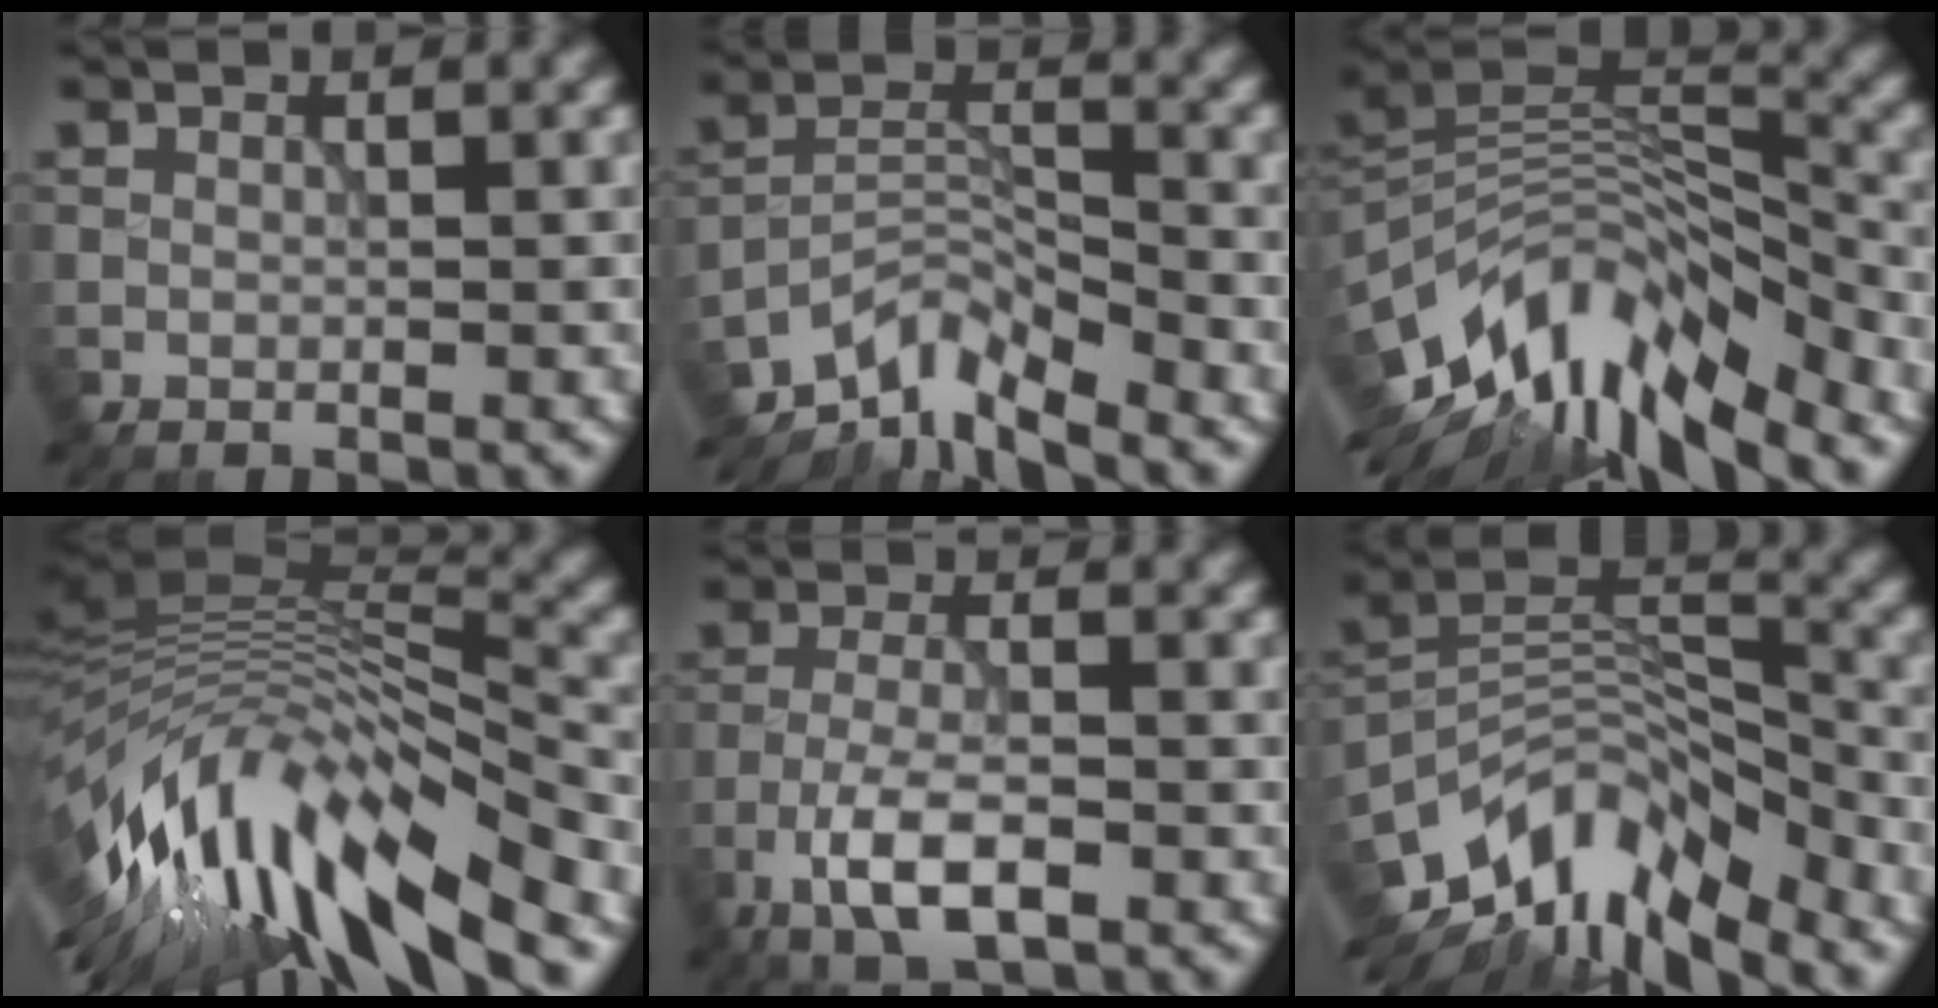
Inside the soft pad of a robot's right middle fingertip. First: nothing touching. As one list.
[{"total": 5.4, "force": [-4.5, 1.5, 2.7], "torque": [-0.042, -0.003, -0.094]}, {"total": 12.4, "force": [-7.6, 4.6, 8.6], "torque": [-0.158, 0.020, -0.133]}, {"total": 14.2, "force": [-5.9, 4.9, 11.9], "torque": [-0.219, 0.010, -0.096]}, {"total": 5.5, "force": [-2.9, 1.9, 4.2], "torque": [-0.083, -0.001, -0.058]}, {"total": 10.7, "force": [-7.8, 4.1, 6.0], "torque": [-0.093, 0.003, -0.156]}]